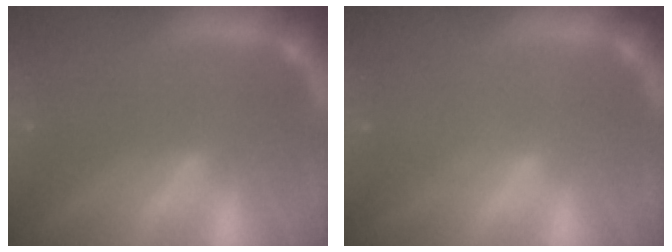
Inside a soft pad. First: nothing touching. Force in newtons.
{"total": 1.5}